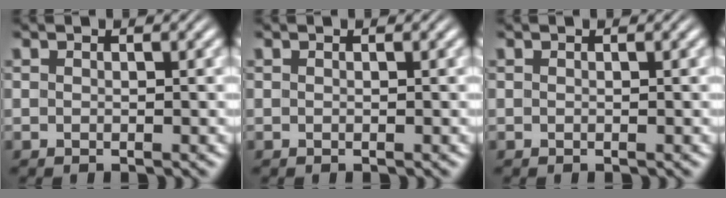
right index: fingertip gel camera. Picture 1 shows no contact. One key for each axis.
{"total": 0.0}
{"total": 0.0}